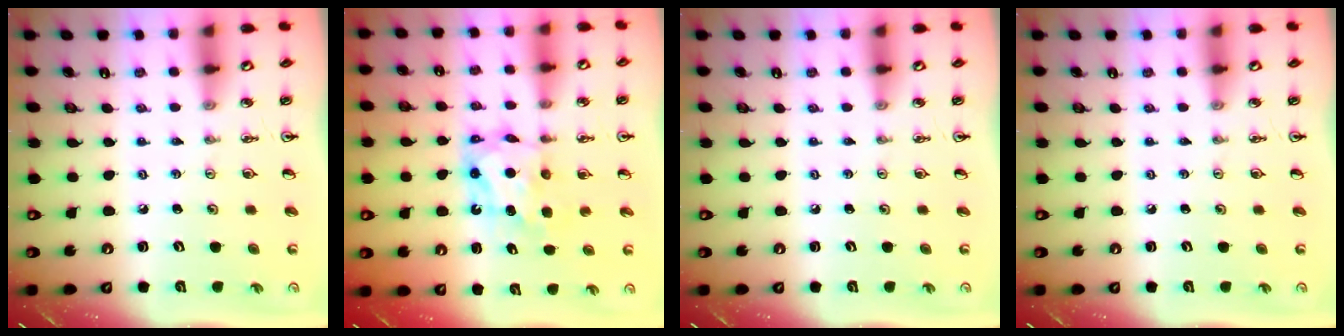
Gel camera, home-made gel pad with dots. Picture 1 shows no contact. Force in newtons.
{"total": 6.8, "press": 6.8, "slide": 0.2}
{"total": 0.0}
{"total": 0.0}